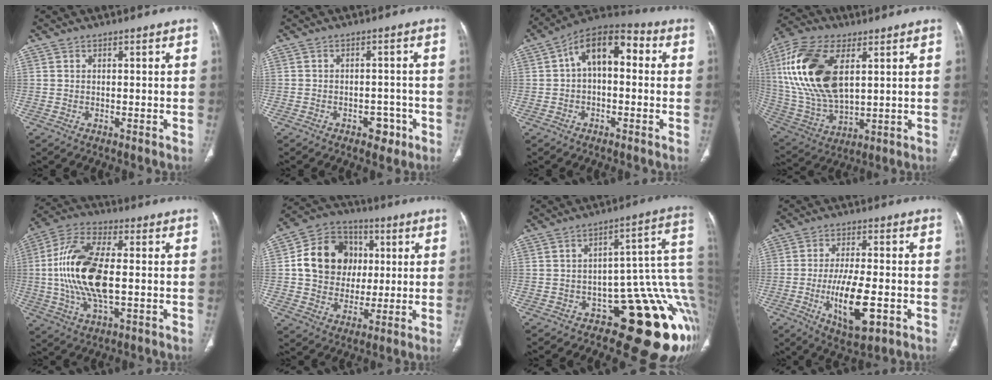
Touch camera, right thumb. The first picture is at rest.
{"total": 4.0, "force": [-2.2, 2.6, 2.1], "torque": [-0.010, 0.017, -0.026]}
{"total": 12.0, "force": [1.5, 6.8, 9.8], "torque": [-0.134, 0.040, 0.008]}
{"total": 21.2, "force": [5.7, 11.1, 17.1], "torque": [-0.354, -0.012, 0.111]}
{"total": 17.7, "force": [-0.3, 7.8, 15.9], "torque": [-0.335, 0.014, -0.005]}
{"total": 15.7, "force": [2.3, 13.5, 7.7], "torque": [-0.105, 0.014, 0.040]}
{"total": 20.2, "force": [-6.0, 9.0, 17.0], "torque": [-0.092, 0.072, -0.073]}
{"total": 12.4, "force": [-3.6, 4.7, 10.9], "torque": [-0.189, -0.001, -0.054]}